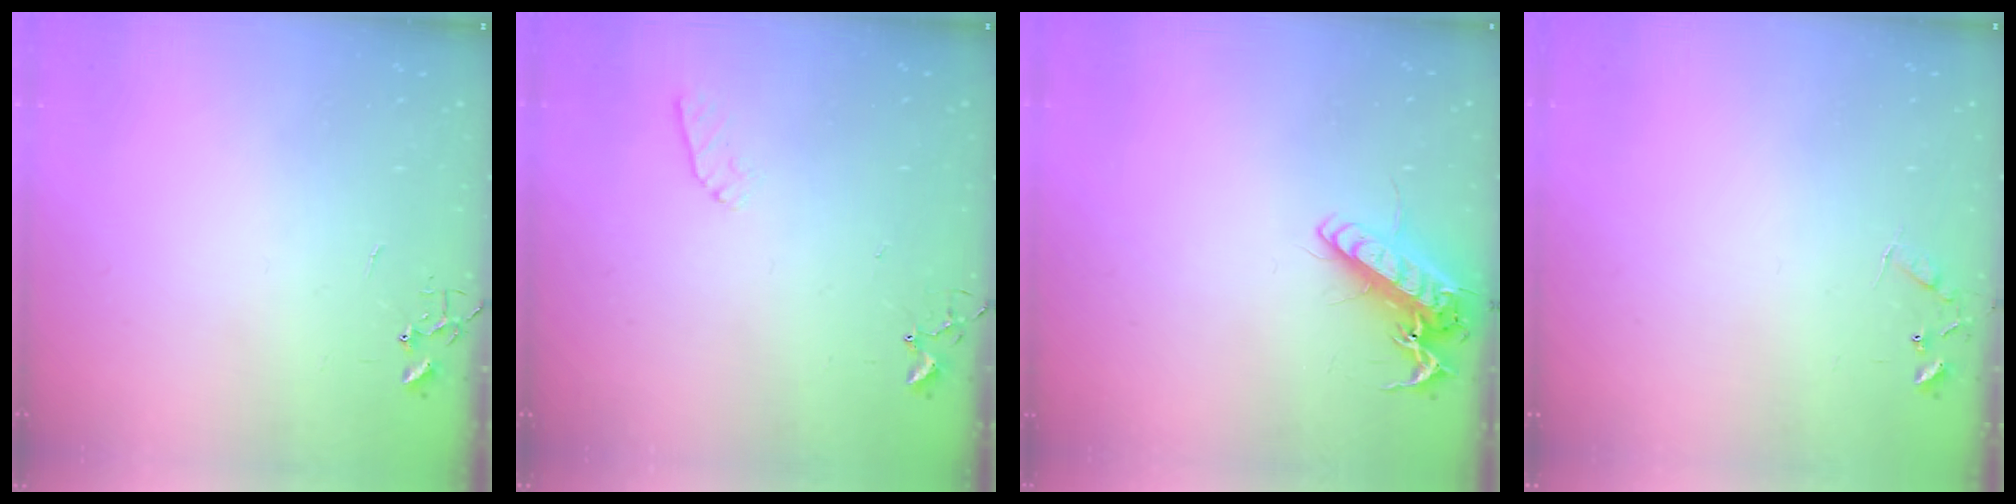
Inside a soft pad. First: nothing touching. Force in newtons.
{"total": 6.6, "press": 6.5, "slide": 0.7}
{"total": 13.8, "press": 13.7, "slide": 1.9}
{"total": 6.5, "press": 6.5, "slide": 0.6}